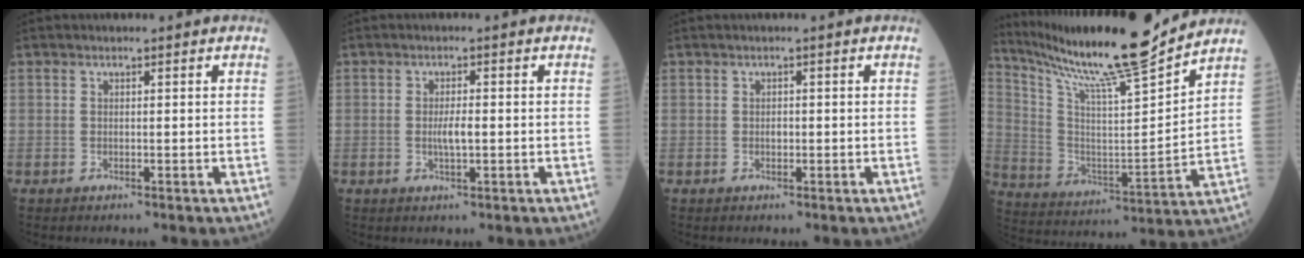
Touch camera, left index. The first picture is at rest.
{"total": 2.3, "force": [-0.4, 0.3, 2.3], "torque": [-0.045, -0.004, -0.008]}
{"total": 0.6, "force": [-0.2, 0.3, 0.4], "torque": [-0.008, -0.002, -0.005]}
{"total": 19.6, "force": [17.2, -0.9, 9.4], "torque": [-0.180, -0.027, 0.288]}